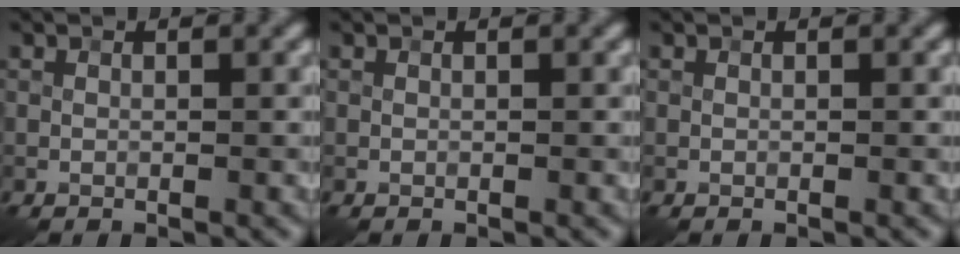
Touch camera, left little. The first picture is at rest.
{"total": 0.0}
{"total": 0.0}